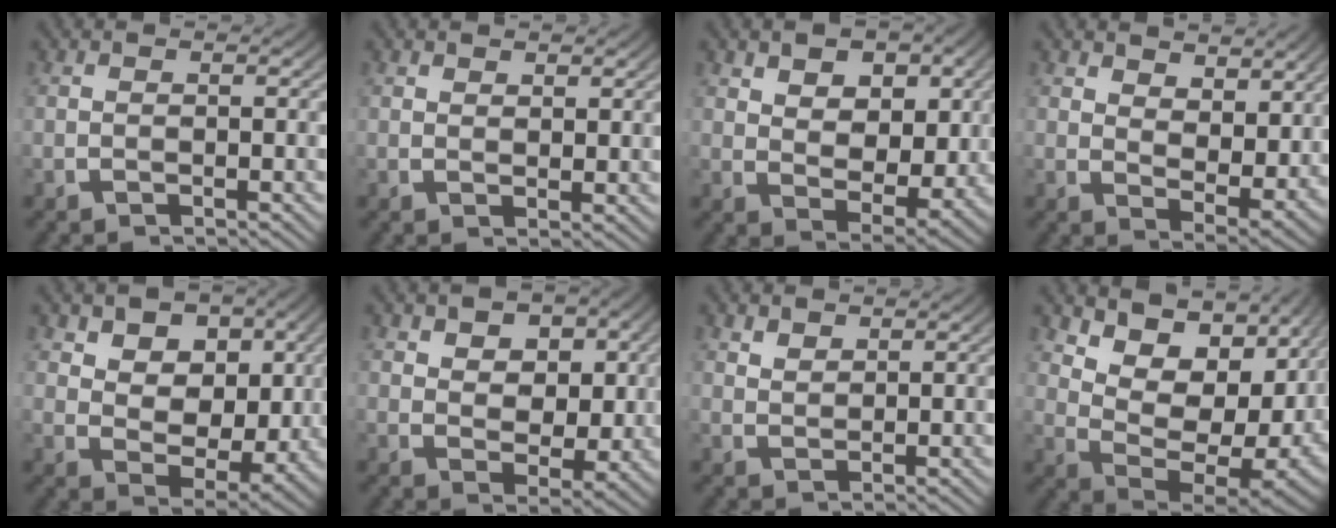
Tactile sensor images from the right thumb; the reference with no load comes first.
{"total": 1.3, "force": [1.2, 0.3, 0.4], "torque": [0.003, -0.004, 0.026]}
{"total": 6.0, "force": [1.2, 4.1, 4.3], "torque": [-0.082, -0.038, 0.034]}
{"total": 4.0, "force": [2.0, 2.1, 2.8], "torque": [-0.041, -0.023, 0.042]}
{"total": 8.0, "force": [1.1, 5.7, 5.5], "torque": [-0.112, -0.042, 0.031]}
{"total": 5.4, "force": [1.2, 3.8, 3.6], "torque": [-0.066, -0.035, 0.033]}
{"total": 1.7, "force": [1.5, 0.5, 0.4], "torque": [0.000, -0.004, 0.036]}
{"total": 13.1, "force": [2.5, 7.7, 10.3], "torque": [-0.173, -0.021, 0.048]}